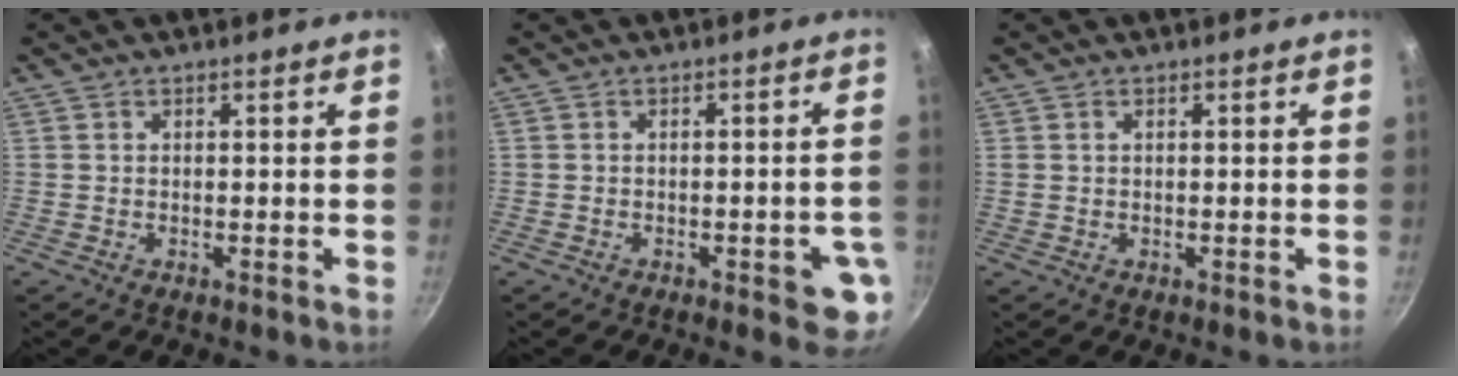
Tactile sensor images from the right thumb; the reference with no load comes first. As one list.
[{"total": 6.5, "force": [-2.3, 2.3, 5.6], "torque": [-0.053, 0.007, -0.024]}, {"total": 0.6, "force": [0.2, 0.4, 0.3], "torque": [-0.006, 0.002, 0.004]}]